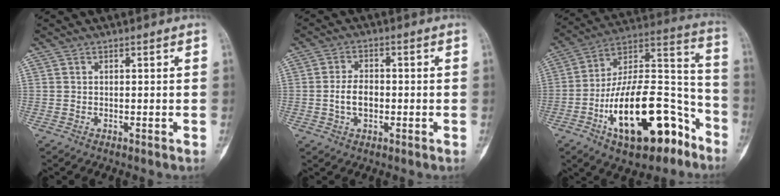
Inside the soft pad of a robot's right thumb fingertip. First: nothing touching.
{"total": 5.1, "force": [-0.8, 3.3, 3.8], "torque": [-0.066, 0.012, -0.015]}
{"total": 26.2, "force": [-12.2, 11.7, 20.0], "torque": [-0.314, 0.089, -0.193]}